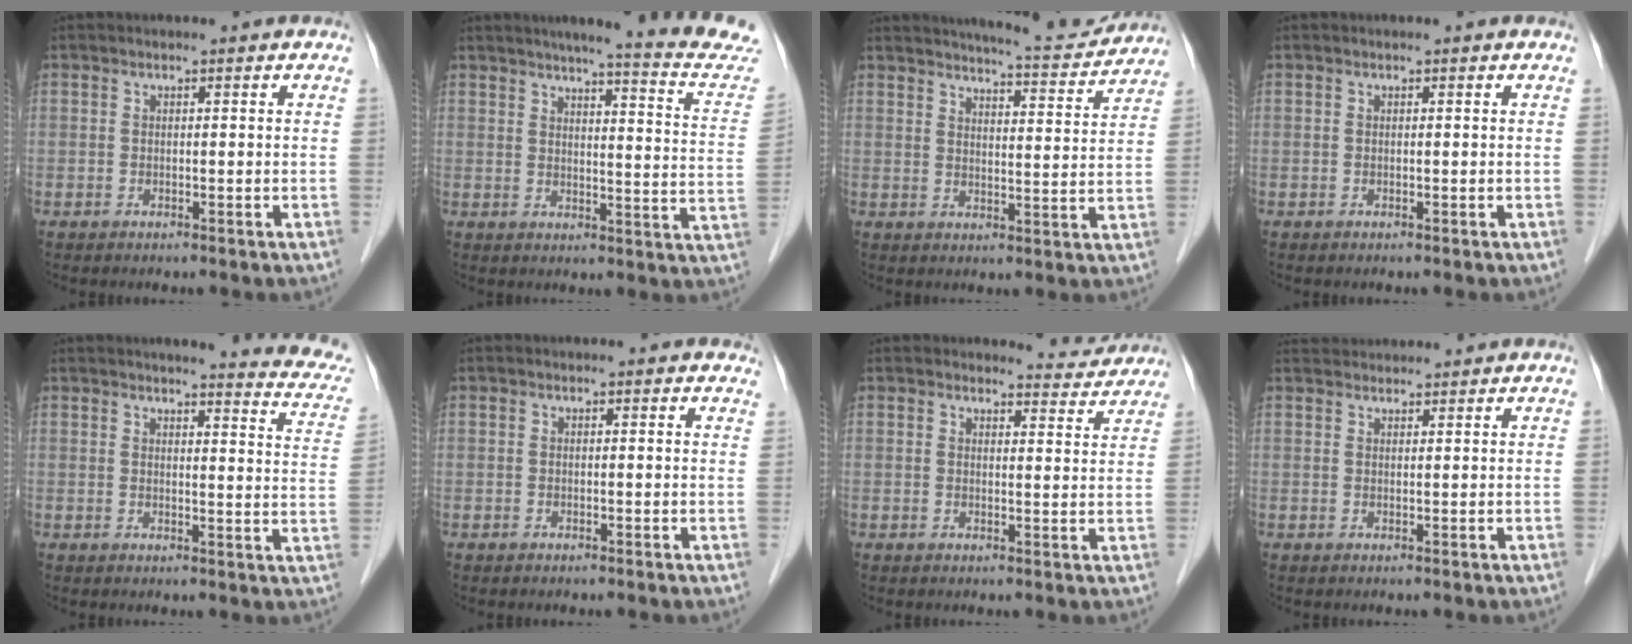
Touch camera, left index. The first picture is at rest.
{"total": 17.8, "force": [16.4, -0.3, 7.1], "torque": [-0.089, -0.071, 0.178]}
{"total": 11.7, "force": [11.2, 1.0, 3.1], "torque": [-0.044, -0.008, 0.139]}
{"total": 0.0}
{"total": 13.6, "force": [12.5, 1.3, 5.4], "torque": [-0.046, -0.051, 0.114]}
{"total": 1.8, "force": [1.6, 0.8, 0.5], "torque": [0.000, 0.000, 0.001]}
{"total": 4.8, "force": [4.7, 0.8, -0.5], "torque": [0.006, -0.014, 0.045]}
{"total": 5.1, "force": [5.0, 0.6, 0.7], "torque": [-0.013, 0.038, 0.079]}